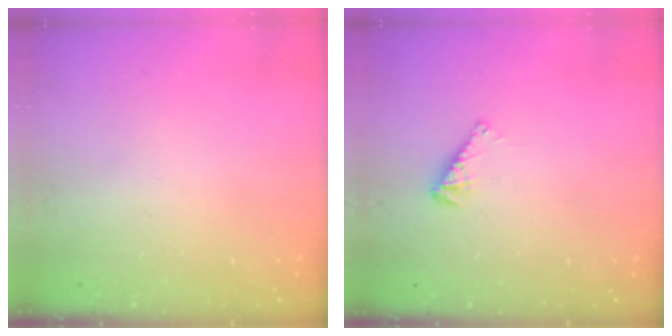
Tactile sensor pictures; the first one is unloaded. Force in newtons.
{"total": 3.7, "press": 3.7, "slide": 0.5}